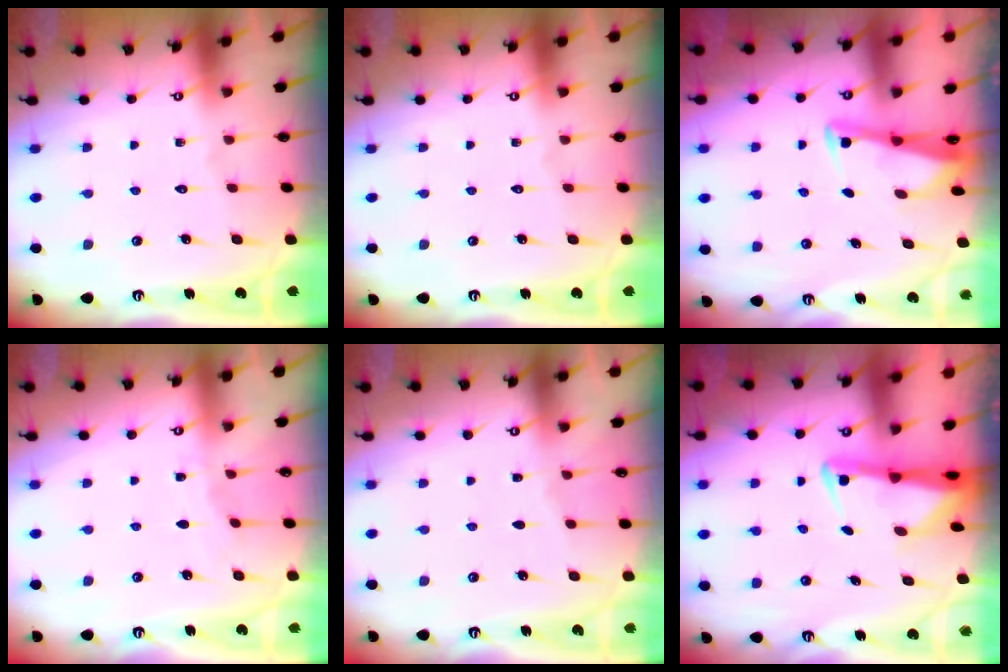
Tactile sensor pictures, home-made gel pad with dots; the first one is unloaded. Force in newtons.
{"total": 0.0}
{"total": 3.0, "press": 2.9, "slide": 0.3}
{"total": 2.7, "press": 2.6, "slide": 0.5}
{"total": 0.5, "press": 0.5, "slide": 0.1}
{"total": 3.2, "press": 3.1, "slide": 0.7}